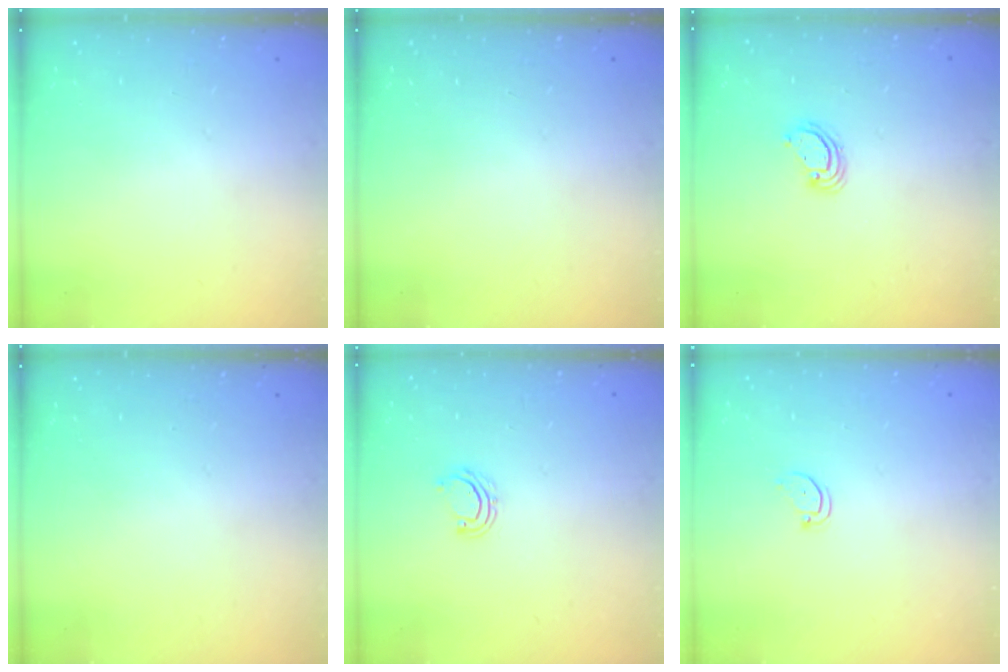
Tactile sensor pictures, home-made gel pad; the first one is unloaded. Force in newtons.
{"total": 0.0}
{"total": 3.8, "press": 3.8, "slide": 0.1}
{"total": 0.0}
{"total": 3.5, "press": 3.5, "slide": 0.3}
{"total": 2.4, "press": 2.4, "slide": 0.2}